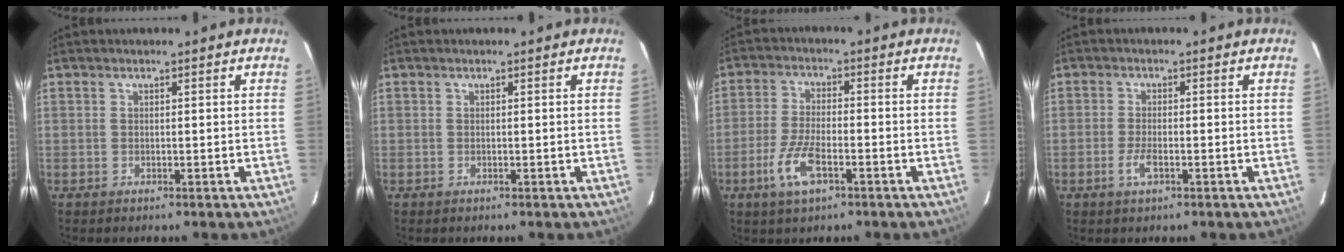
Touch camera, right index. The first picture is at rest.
{"total": 0.0}
{"total": 7.9, "force": [-3.8, 2.6, 6.4], "torque": [-0.142, -0.006, -0.073]}
{"total": 3.2, "force": [-1.5, 1.0, 2.6], "torque": [-0.060, -0.003, -0.030]}